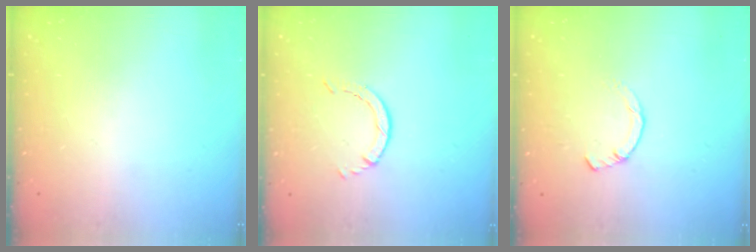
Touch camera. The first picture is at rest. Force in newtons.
{"total": 0.8, "press": 0.7, "slide": 0.1}
{"total": 2.3, "press": 2.3, "slide": 0.1}